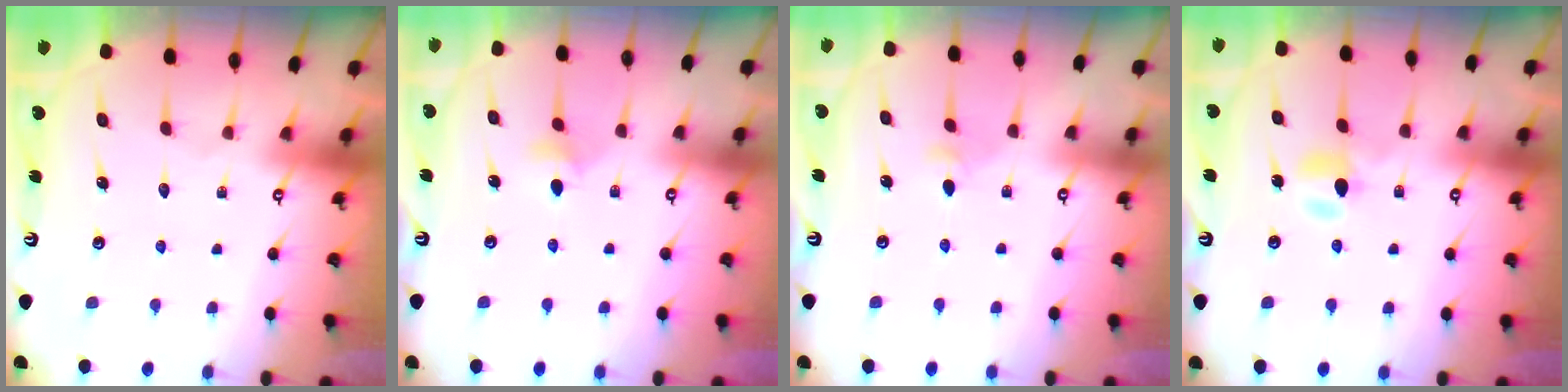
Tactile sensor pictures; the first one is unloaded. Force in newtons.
{"total": 6.3, "press": 6.2, "slide": 1.0}
{"total": 3.4, "press": 3.3, "slide": 0.6}
{"total": 5.8, "press": 5.8, "slide": 0.6}